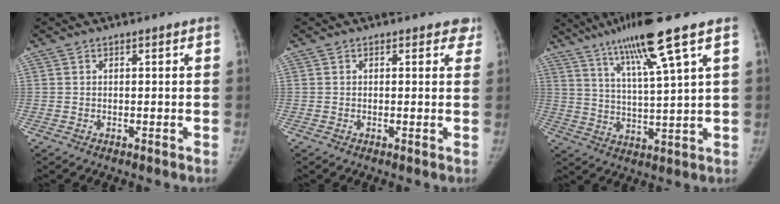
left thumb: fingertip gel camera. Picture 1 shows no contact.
{"total": 2.4, "force": [1.9, 1.4, 0.6], "torque": [0.025, -0.006, 0.004]}
{"total": 13.6, "force": [8.2, -0.1, 10.9], "torque": [-0.190, -0.027, 0.146]}